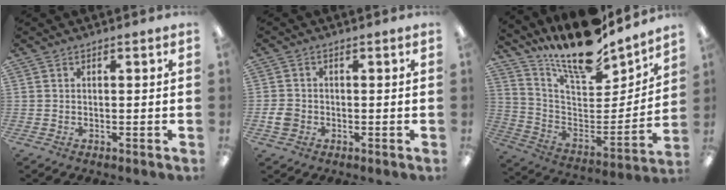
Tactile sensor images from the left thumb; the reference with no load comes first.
{"total": 3.3, "force": [-0.8, 2.8, 1.6], "torque": [-0.031, 0.006, -0.015]}
{"total": 17.7, "force": [15.6, 4.5, 7.1], "torque": [-0.132, -0.124, 0.270]}